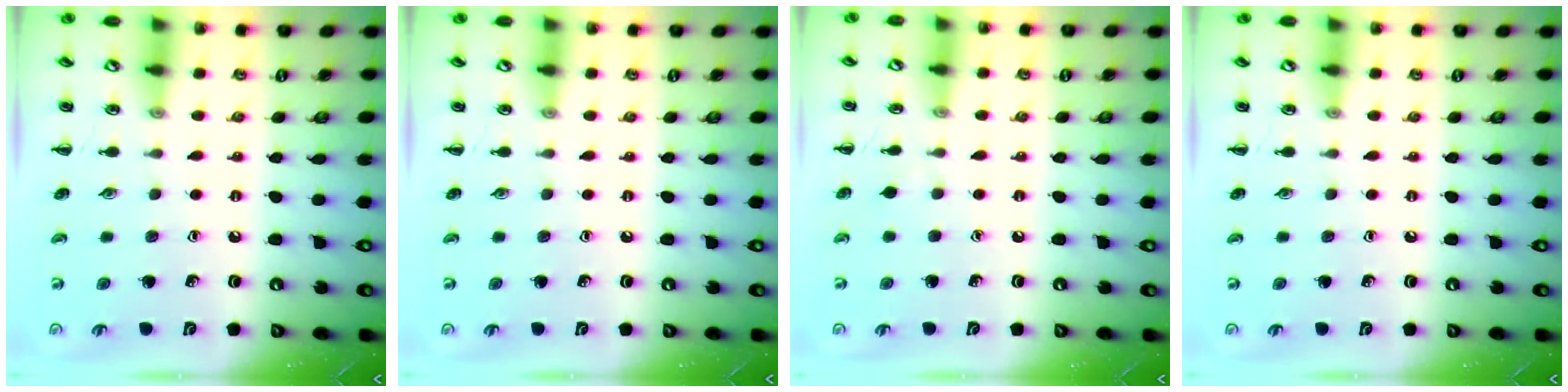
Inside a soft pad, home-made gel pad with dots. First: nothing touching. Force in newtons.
{"total": 0.0}
{"total": 2.3, "press": 2.0, "slide": 1.0}
{"total": 0.0}